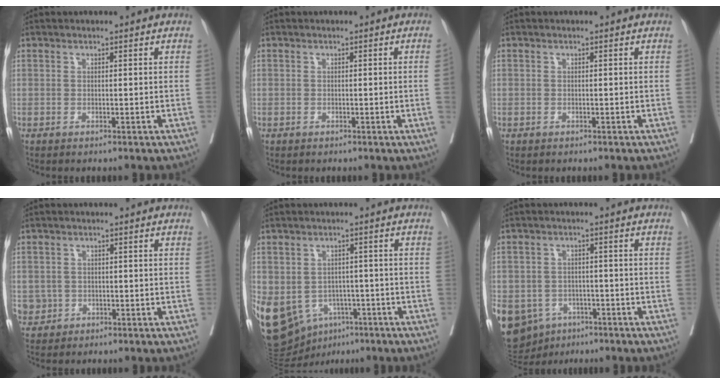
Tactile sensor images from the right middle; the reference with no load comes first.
{"total": 0.6, "force": [-0.1, -0.2, 0.6], "torque": [-0.012, 0.000, -0.002]}
{"total": 0.6, "force": [-0.2, 0.6, -0.1], "torque": [0.001, 0.006, -0.008]}
{"total": 2.9, "force": [-0.6, 2.8, 0.1], "torque": [0.006, 0.009, -0.005]}
{"total": 19.0, "force": [-8.0, 14.5, 9.3], "torque": [-0.256, -0.007, -0.105]}
{"total": 17.0, "force": [-7.7, 13.7, 6.5], "torque": [-0.196, 0.003, -0.100]}